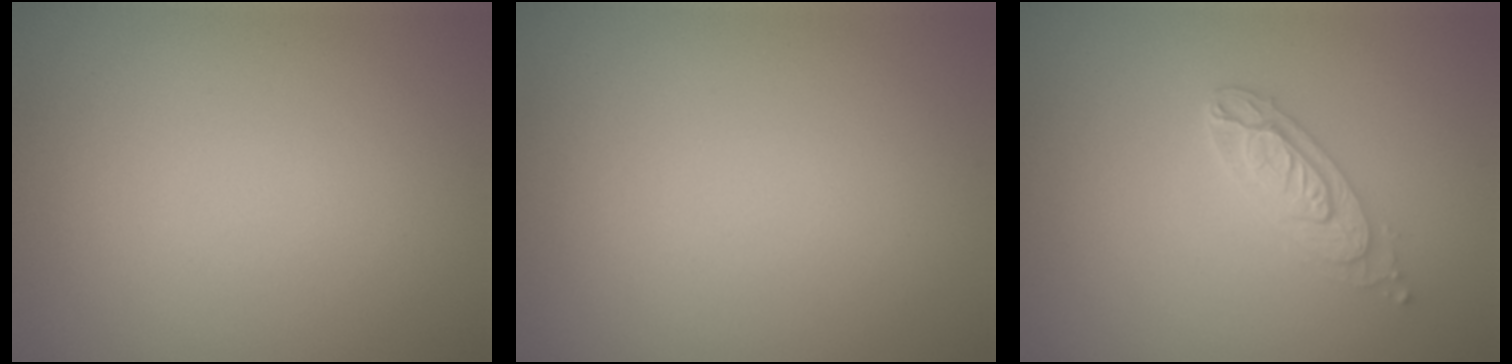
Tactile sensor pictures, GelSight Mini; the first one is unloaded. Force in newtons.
{"total": 0.0}
{"total": 2.9, "press": 2.5, "slide": 1.5}